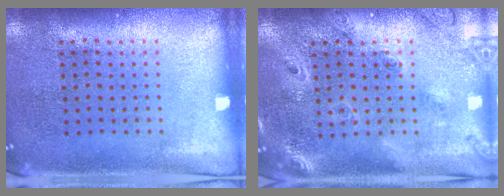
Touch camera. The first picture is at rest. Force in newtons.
{"total": 1.8, "press": 1.7, "slide": 0.6}